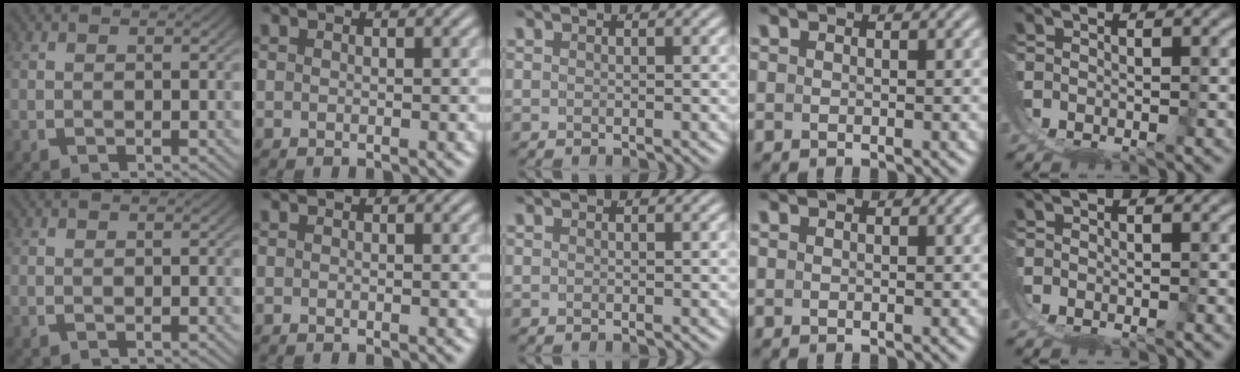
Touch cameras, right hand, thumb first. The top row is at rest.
{}